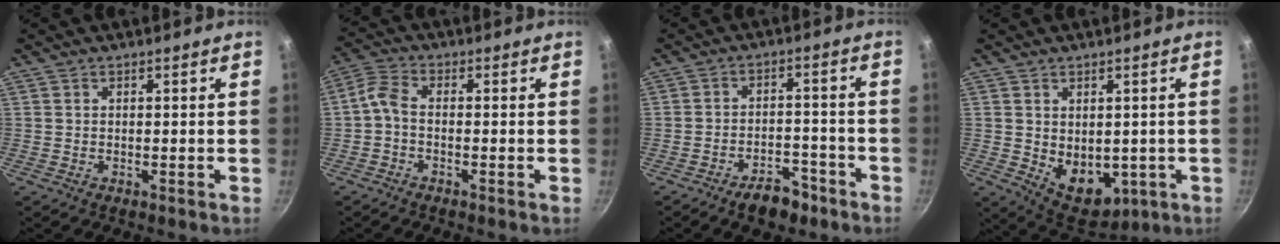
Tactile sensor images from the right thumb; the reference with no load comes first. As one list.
[{"total": 4.0, "force": [-1.3, 2.3, 3.0], "torque": [-0.077, 0.022, -0.039]}, {"total": 7.3, "force": [-5.1, 3.7, 3.7], "torque": [-0.039, 0.045, -0.071]}, {"total": 9.5, "force": [-0.6, 6.7, 6.8], "torque": [-0.069, -0.018, 0.017]}]